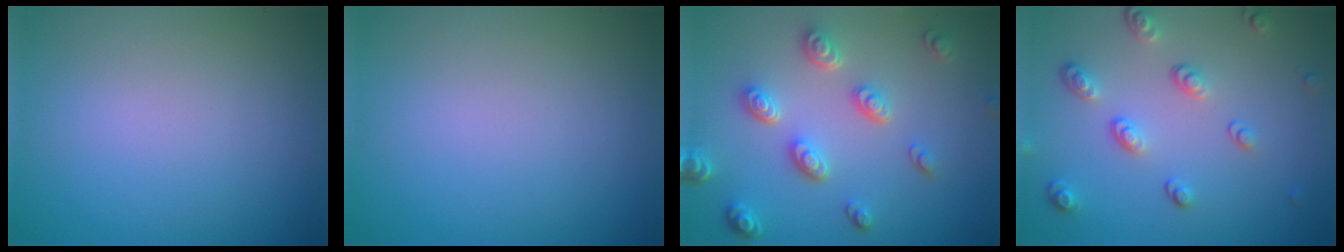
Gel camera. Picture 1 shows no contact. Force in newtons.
{"total": 0.0}
{"total": 4.6, "press": 3.5, "slide": 3.0}
{"total": 3.4, "press": 2.5, "slide": 2.3}